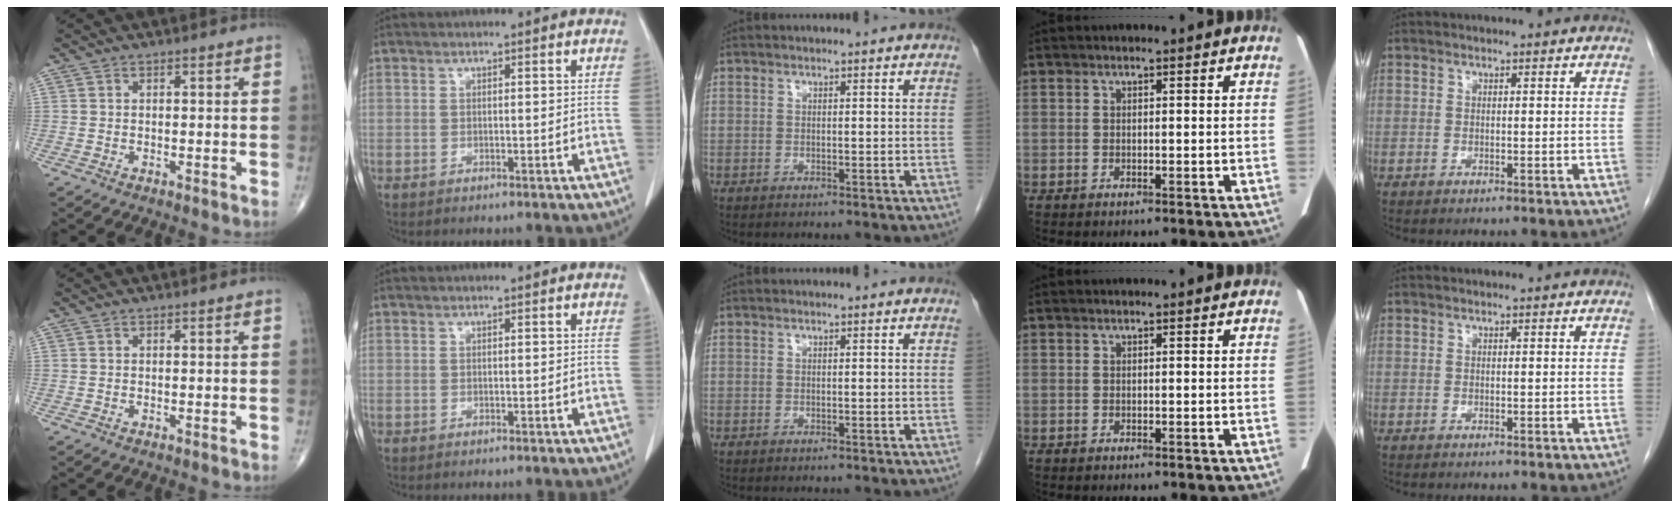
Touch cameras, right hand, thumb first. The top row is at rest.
{}